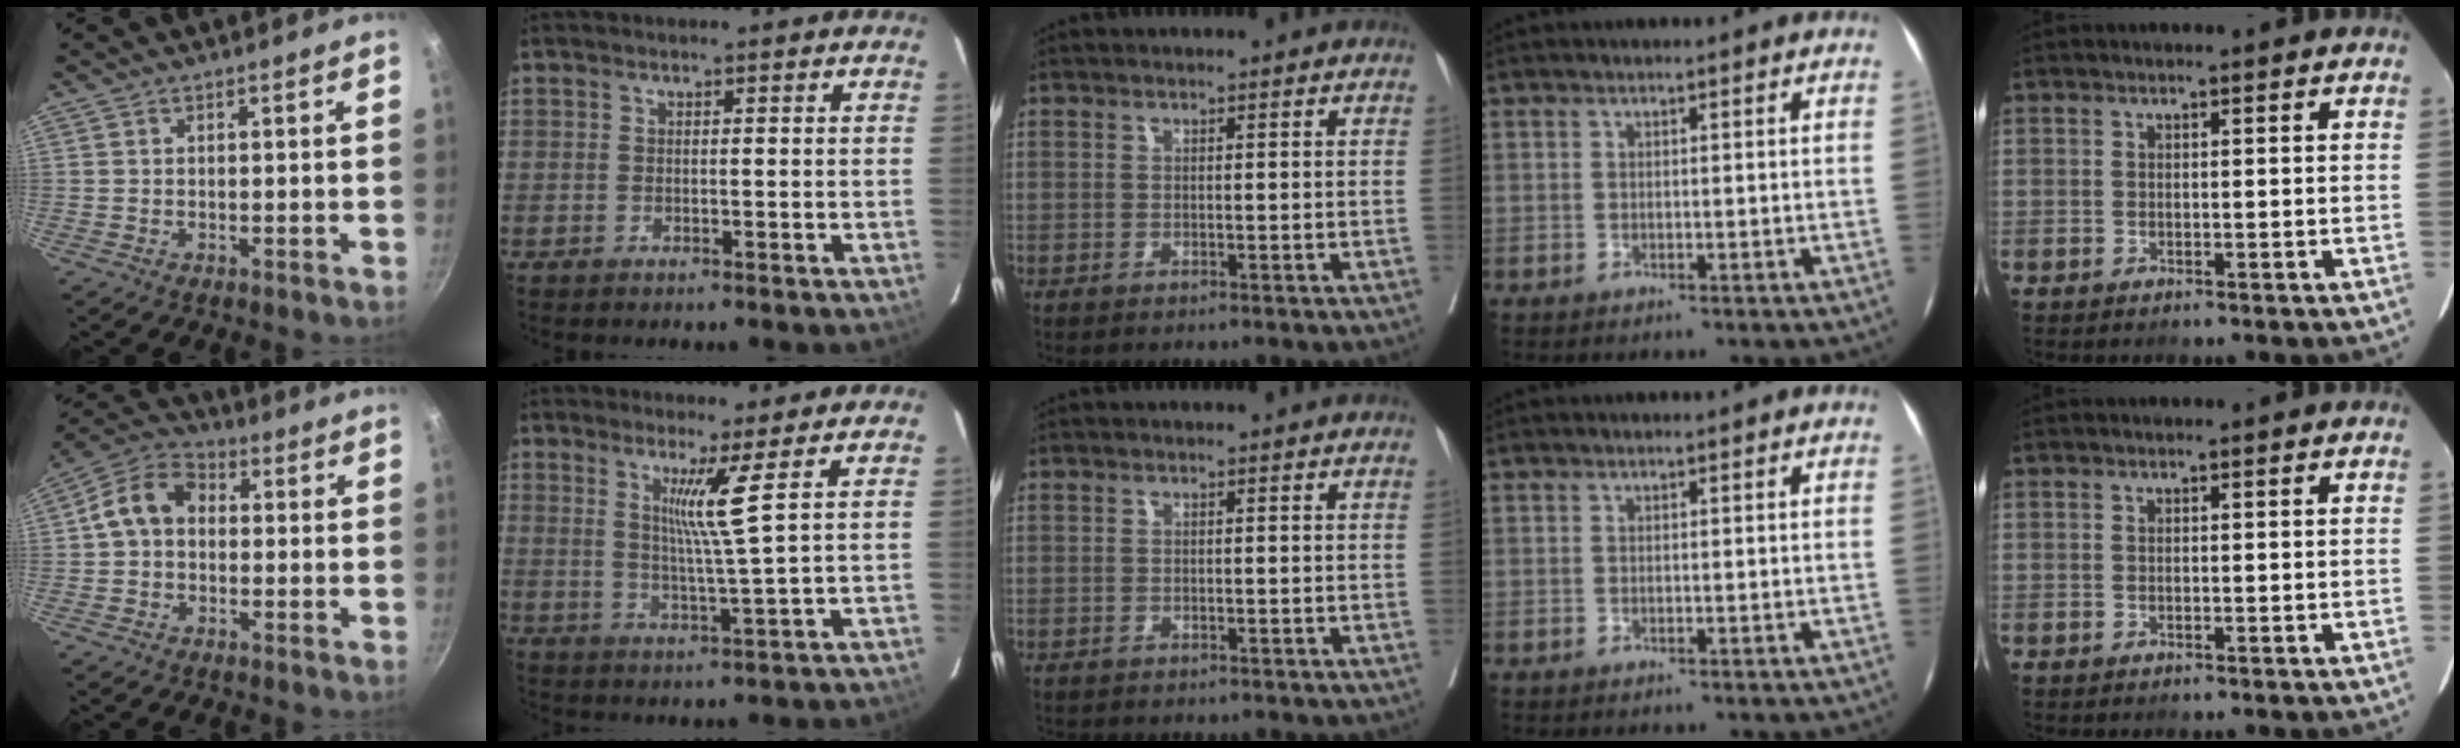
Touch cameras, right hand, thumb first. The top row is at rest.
{"thumb": {"total": 9.8, "force": [0.5, 7.3, 6.4], "torque": [-0.106, 0.032, -0.007]}, "index": {"total": 5.9, "force": [2.4, -2.0, 5.0], "torque": [-0.093, -0.021, 0.049]}, "middle": {"total": 1.9, "force": [-1.7, 0.7, 0.6], "torque": [-0.018, -0.005, -0.023]}}